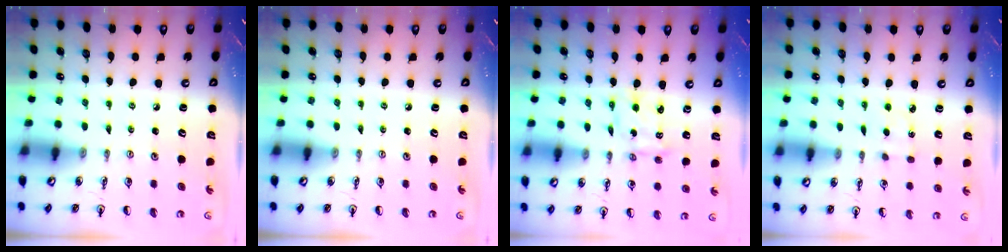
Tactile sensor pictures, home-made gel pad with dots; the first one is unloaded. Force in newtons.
{"total": 0.0}
{"total": 2.7, "press": 2.7, "slide": 0.2}
{"total": 2.7, "press": 2.6, "slide": 0.3}